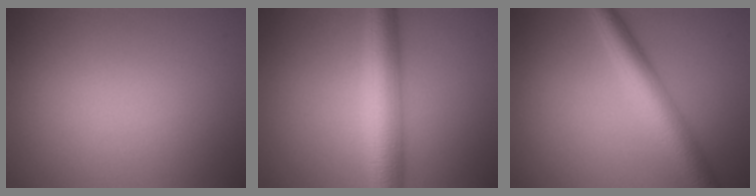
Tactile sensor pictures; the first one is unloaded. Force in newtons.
{"total": 6.0, "press": 6.0, "slide": 0.1}
{"total": 5.0, "press": 5.0, "slide": 0.0}